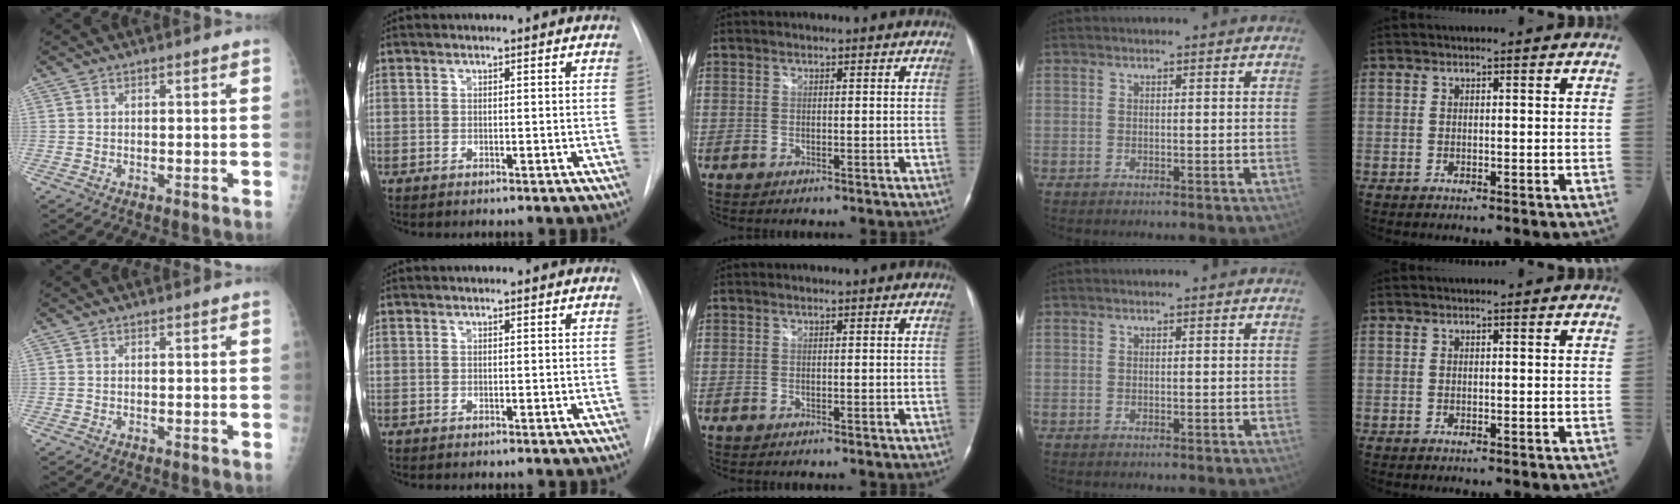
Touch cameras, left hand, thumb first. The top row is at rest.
{}